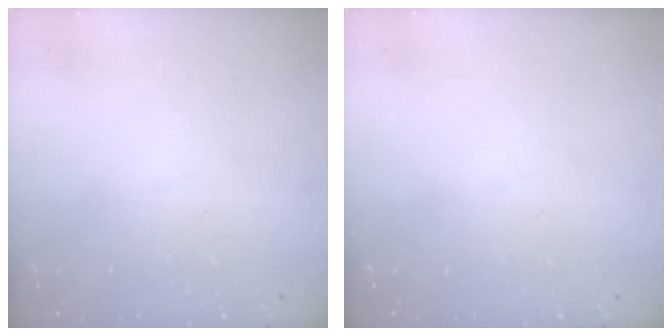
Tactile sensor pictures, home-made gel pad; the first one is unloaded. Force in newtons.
{"total": 0.0}